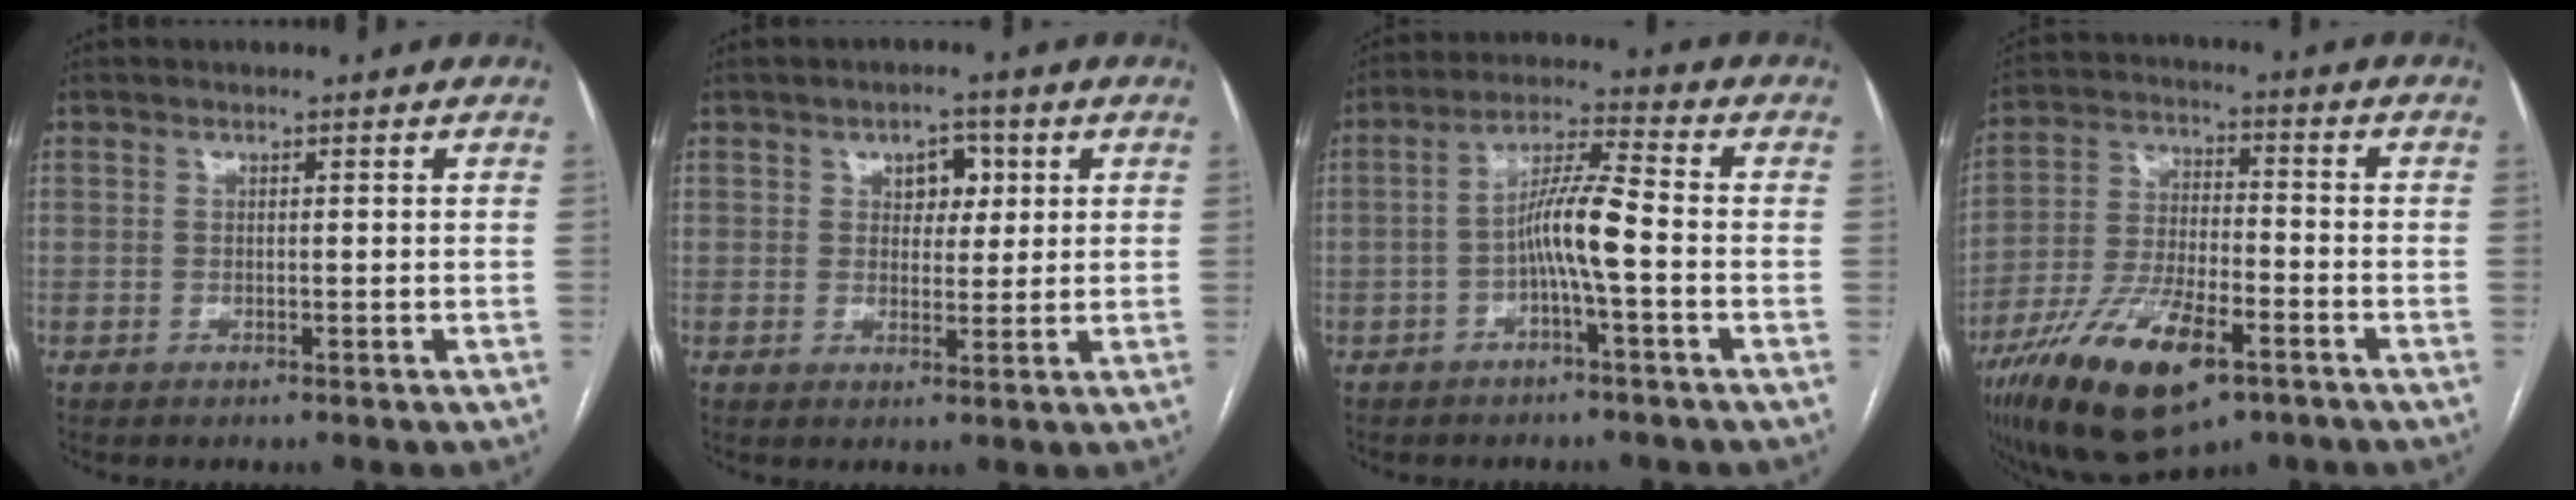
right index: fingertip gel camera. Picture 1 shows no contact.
{"total": 4.1, "force": [1.5, 2.6, 2.7], "torque": [-0.033, 0.009, 0.023]}
{"total": 7.3, "force": [-1.9, 0.2, 7.0], "torque": [-0.132, 0.018, -0.036]}
{"total": 16.8, "force": [-9.2, 5.9, 12.8], "torque": [-0.254, -0.014, -0.157]}